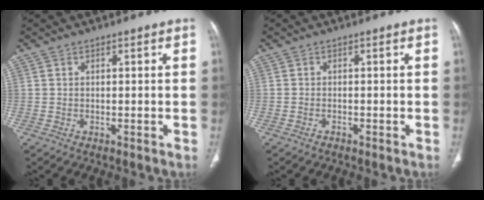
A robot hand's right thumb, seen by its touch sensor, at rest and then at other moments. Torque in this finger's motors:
{"motor_torque": [-0.19, 0.15, -0.26, -0.07, -0.01]}